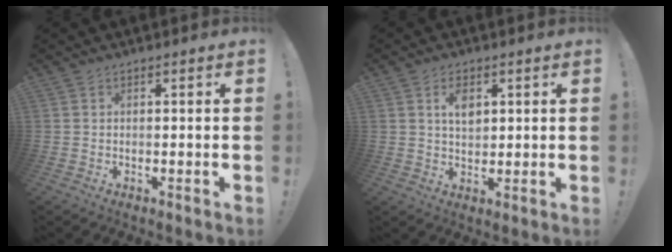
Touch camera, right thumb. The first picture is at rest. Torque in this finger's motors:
{"motor_torque": [1.23, 0.68, 0.45, -0.32, 0.13]}